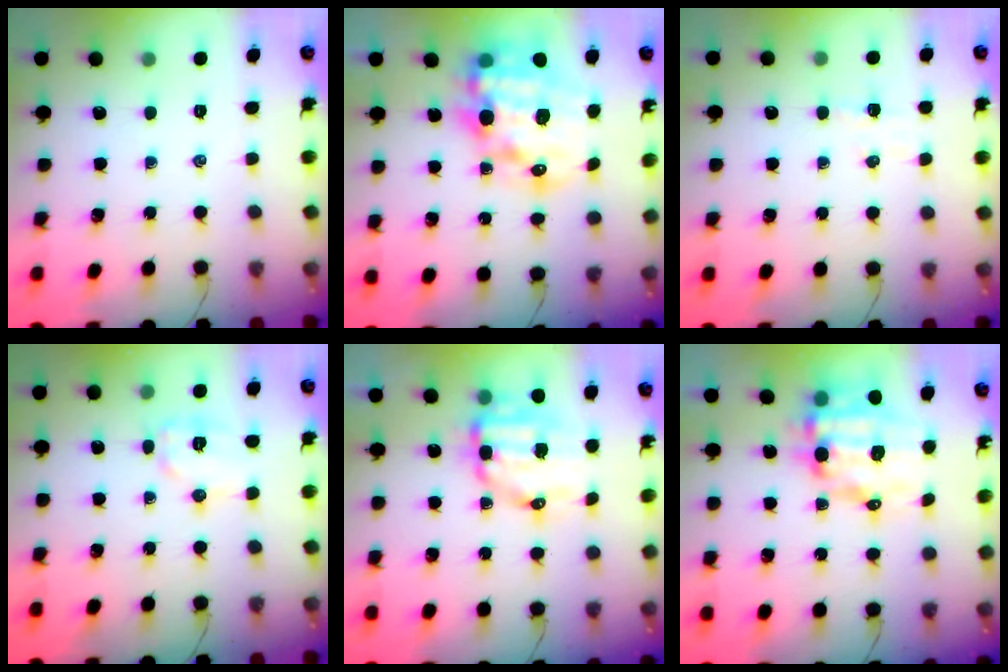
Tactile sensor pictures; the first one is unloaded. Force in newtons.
{"total": 20.1, "press": 19.6, "slide": 4.5}
{"total": 4.0, "press": 3.9, "slide": 0.9}
{"total": 8.5, "press": 8.5, "slide": 0.4}
{"total": 10.5, "press": 10.3, "slide": 2.1}
{"total": 11.1, "press": 10.8, "slide": 2.6}